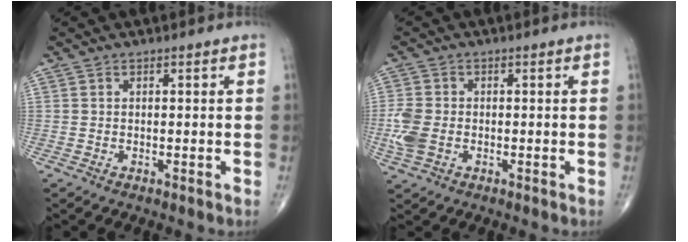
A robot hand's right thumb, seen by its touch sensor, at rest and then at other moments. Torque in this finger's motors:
{"motor_torque": [0.94, 1.12, 0.93, -0.11, 0.06]}